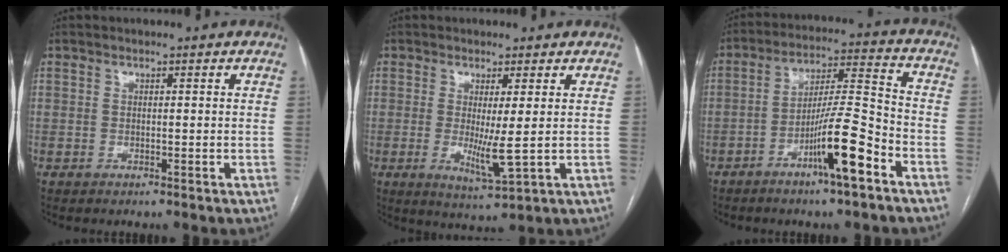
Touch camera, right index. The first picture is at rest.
{"total": 5.5, "force": [-0.1, 0.3, 5.5], "torque": [-0.100, -0.019, 0.003]}
{"total": 11.4, "force": [-5.9, 0.5, 9.7], "torque": [-0.170, 0.004, -0.102]}